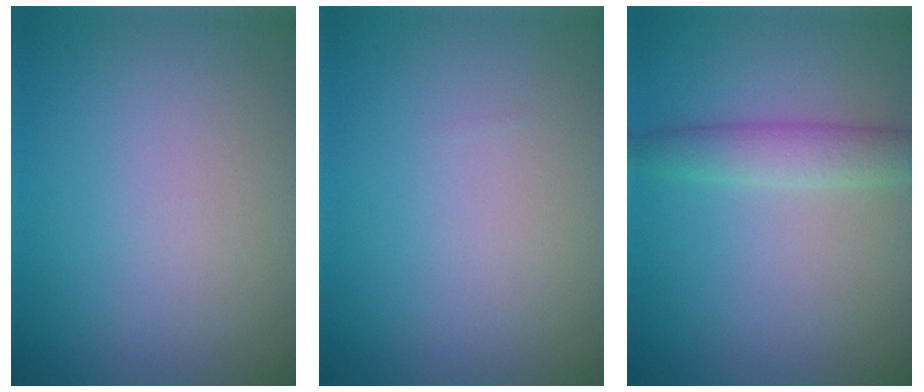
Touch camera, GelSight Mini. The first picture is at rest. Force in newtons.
{"total": 0.0}
{"total": 2.9, "press": 2.9, "slide": 0.2}